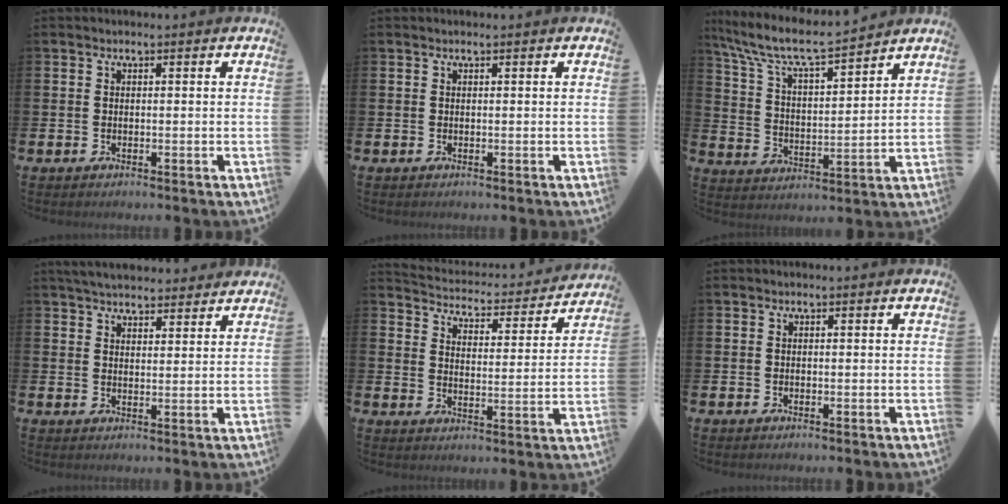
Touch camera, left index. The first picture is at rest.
{"total": 0.0}
{"total": 8.3, "force": [7.5, 1.0, 3.3], "torque": [-0.098, -0.050, 0.128]}
{"total": 4.5, "force": [4.3, 0.9, 0.7], "torque": [-0.021, -0.018, 0.078]}
{"total": 4.3, "force": [4.2, 0.8, 0.4], "torque": [-0.026, -0.043, 0.064]}
{"total": 0.0}